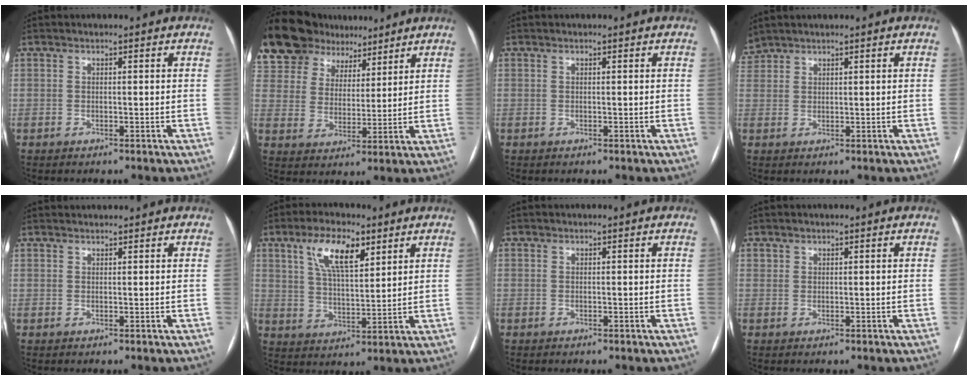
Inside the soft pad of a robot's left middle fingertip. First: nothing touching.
{"total": 14.6, "force": [12.0, 7.4, 4.0], "torque": [-0.114, 0.027, 0.220]}
{"total": 0.0}
{"total": 2.3, "force": [2.2, 0.7, 0.0], "torque": [-0.009, 0.017, 0.048]}
{"total": 2.0, "force": [2.0, 0.2, 0.3], "torque": [-0.001, 0.017, 0.034]}
{"total": 9.1, "force": [4.9, 3.1, 7.0], "torque": [-0.136, 0.011, 0.092]}
{"total": 0.0}
{"total": 0.7, "force": [0.4, 0.5, 0.0], "torque": [0.006, -0.002, 0.005]}